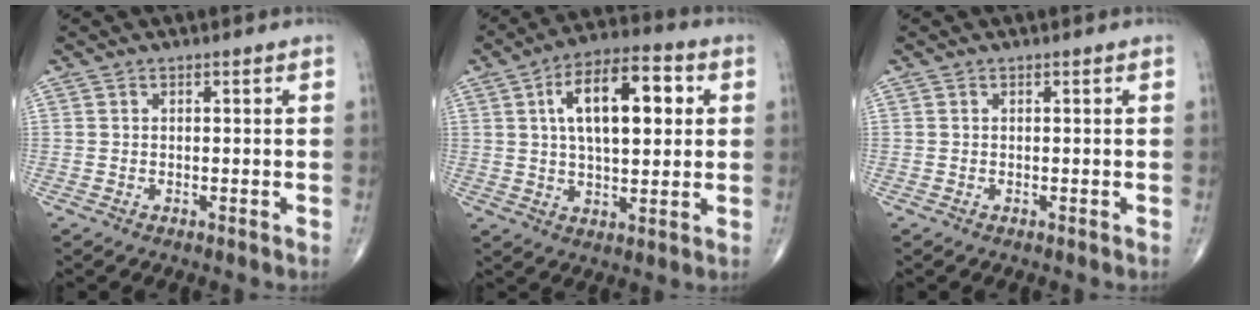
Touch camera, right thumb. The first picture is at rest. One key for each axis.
{"total": 15.4, "fx": 3.7, "fy": 7.2, "fz": 13.1, "tx": -0.193, "ty": 0.011, "tz": 0.057}
{"total": 0.0}